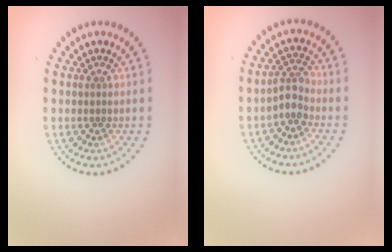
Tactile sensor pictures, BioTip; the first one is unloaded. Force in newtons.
{"total": 2.2, "press": 1.7, "slide": 1.5}